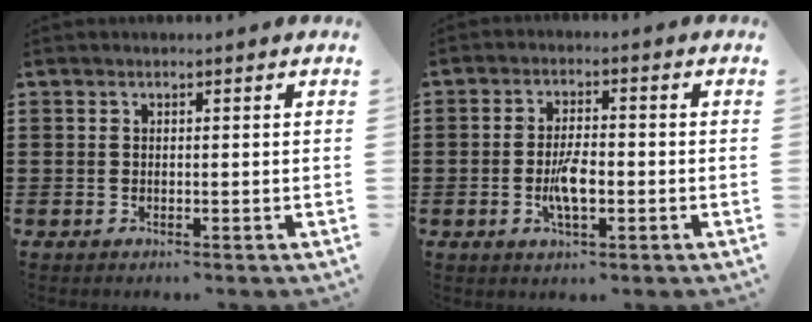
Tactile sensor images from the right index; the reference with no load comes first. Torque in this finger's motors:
{"motor_torque": [1.92, 0.22, 0.72, 0.19]}